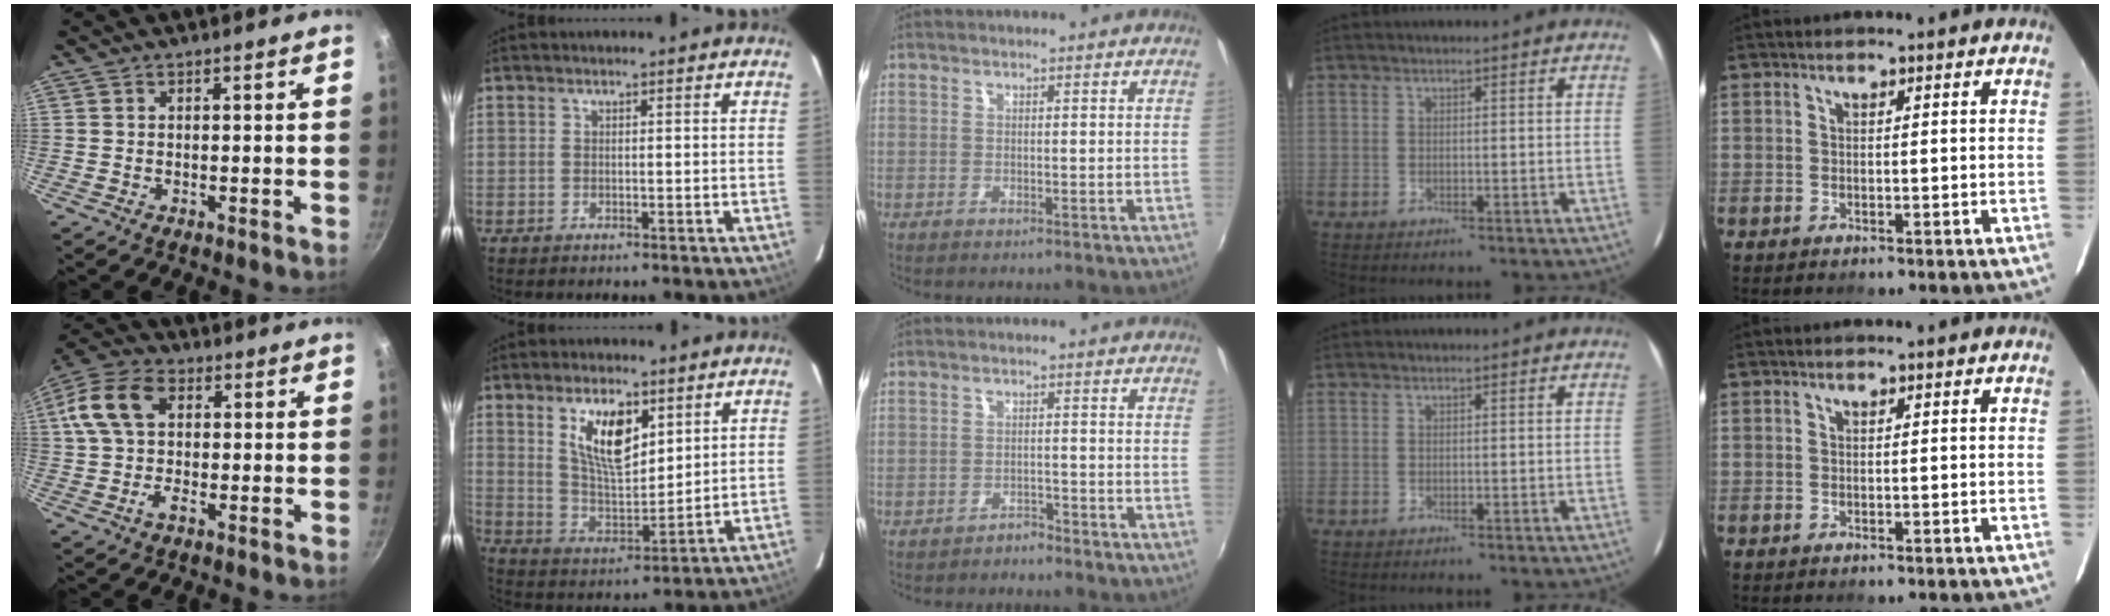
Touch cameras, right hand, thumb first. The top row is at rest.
{"thumb": {"total": 11.2, "force": [1.6, 7.4, 8.2], "torque": [-0.152, 0.026, 0.009]}, "index": {"total": 11.1, "force": [5.4, 4.7, 8.5], "torque": [-0.150, 0.003, 0.109]}, "middle": {"total": 2.1, "force": [-2.0, 0.6, 0.2], "torque": [-0.007, 0.002, -0.031]}}